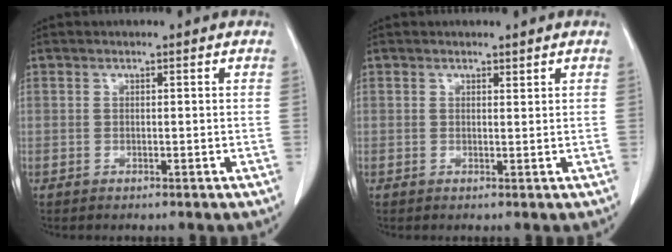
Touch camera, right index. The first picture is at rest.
{"total": 0.6, "force": [0.6, 0.1, 0.2], "torque": [-0.006, -0.006, 0.008]}